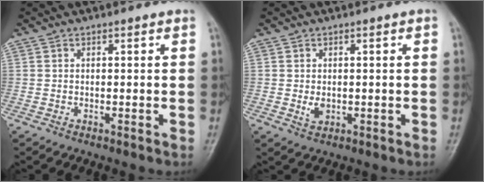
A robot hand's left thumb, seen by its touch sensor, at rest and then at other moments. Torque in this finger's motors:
{"motor_torque": [0.04, 0.04, 0.15, -0.10, 0.03]}